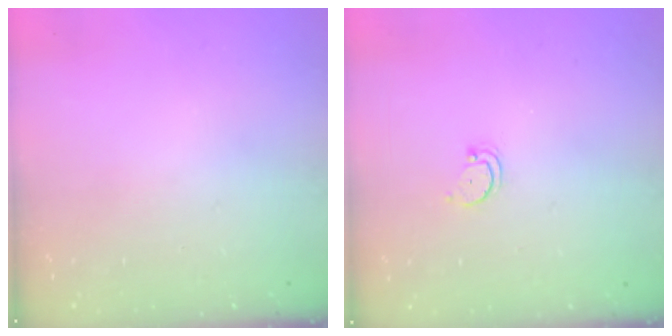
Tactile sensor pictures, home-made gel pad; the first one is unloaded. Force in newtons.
{"total": 2.5, "press": 2.4, "slide": 0.5}